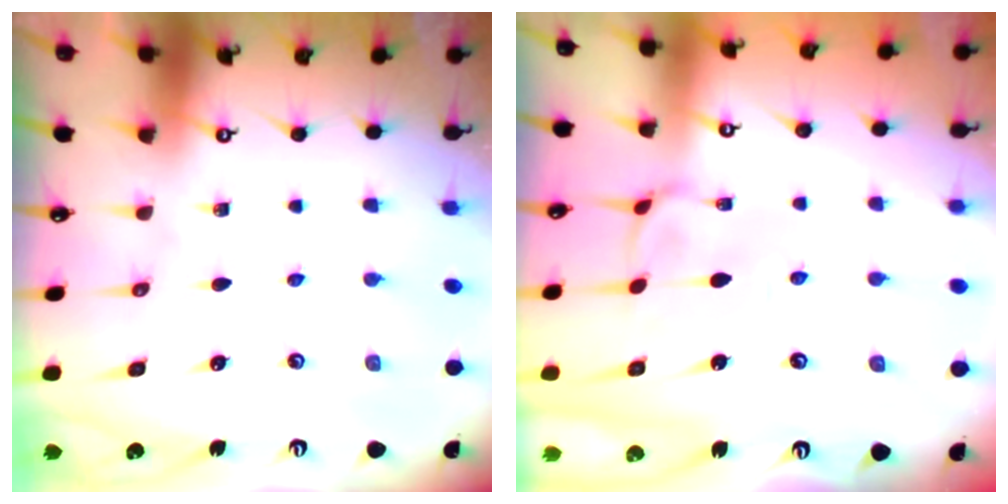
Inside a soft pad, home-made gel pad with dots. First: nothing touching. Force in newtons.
{"total": 3.2, "press": 3.2, "slide": 0.6}